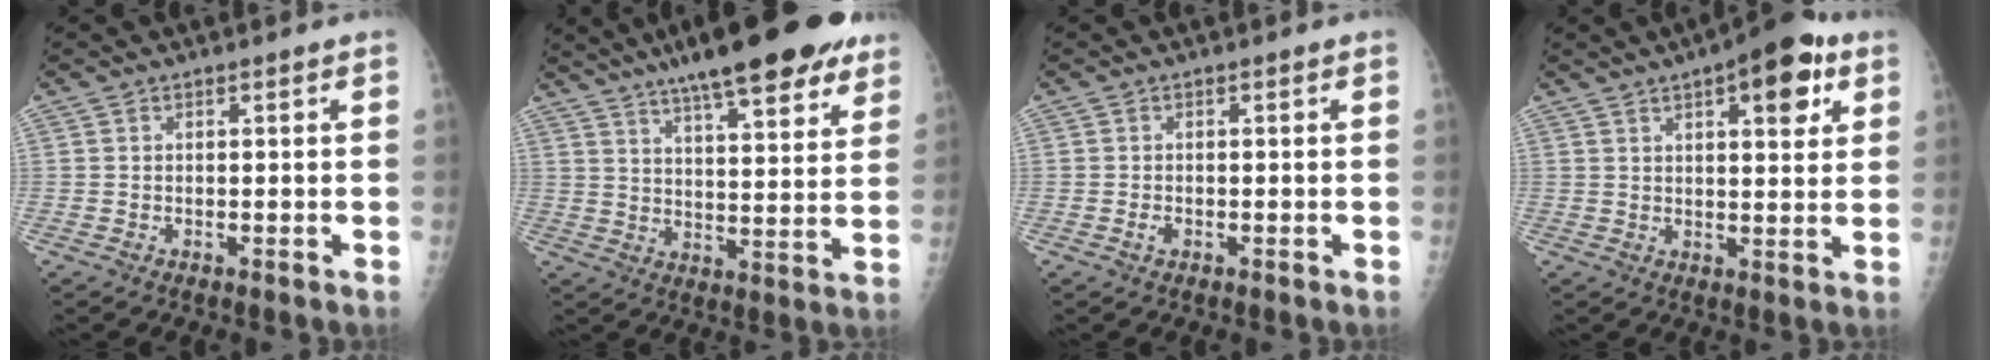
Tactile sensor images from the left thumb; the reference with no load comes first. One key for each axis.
{"total": 22.0, "fx": 15.2, "fy": 5.7, "fz": 14.9, "tx": -0.198, "ty": -0.031, "tz": 0.216}
{"total": 1.0, "fx": -0.3, "fy": 0.7, "fz": 0.6, "tx": -0.011, "ty": 0.000, "tz": -0.006}
{"total": 11.9, "fx": 5.7, "fy": 4.6, "fz": 9.4, "tx": -0.096, "ty": -0.011, "tz": 0.072}